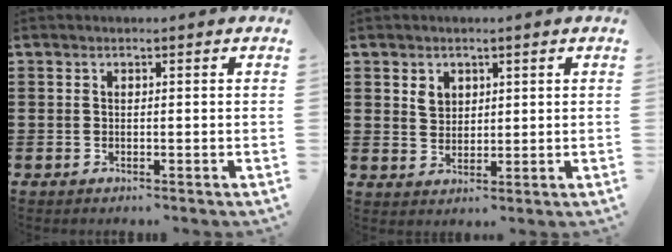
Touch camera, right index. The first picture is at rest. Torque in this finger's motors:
{"motor_torque": [0.00, 0.00, 0.11, 0.04]}